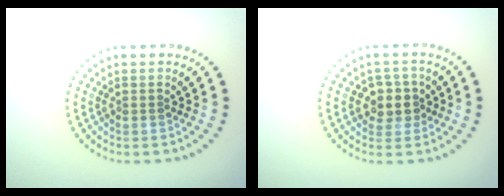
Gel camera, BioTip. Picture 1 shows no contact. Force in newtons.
{"total": 2.7, "press": 2.5, "slide": 1.0}